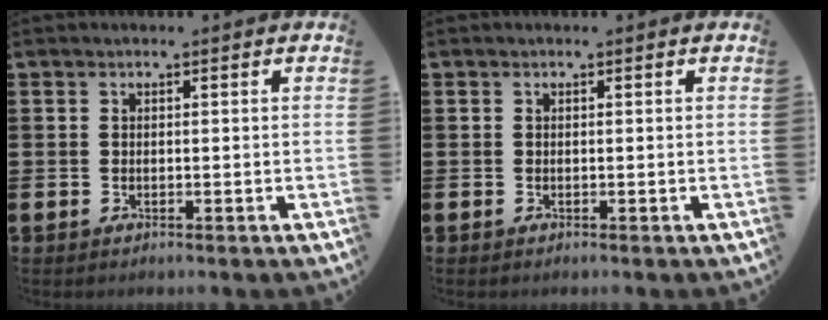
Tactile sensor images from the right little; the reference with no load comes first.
{"total": 0.0}